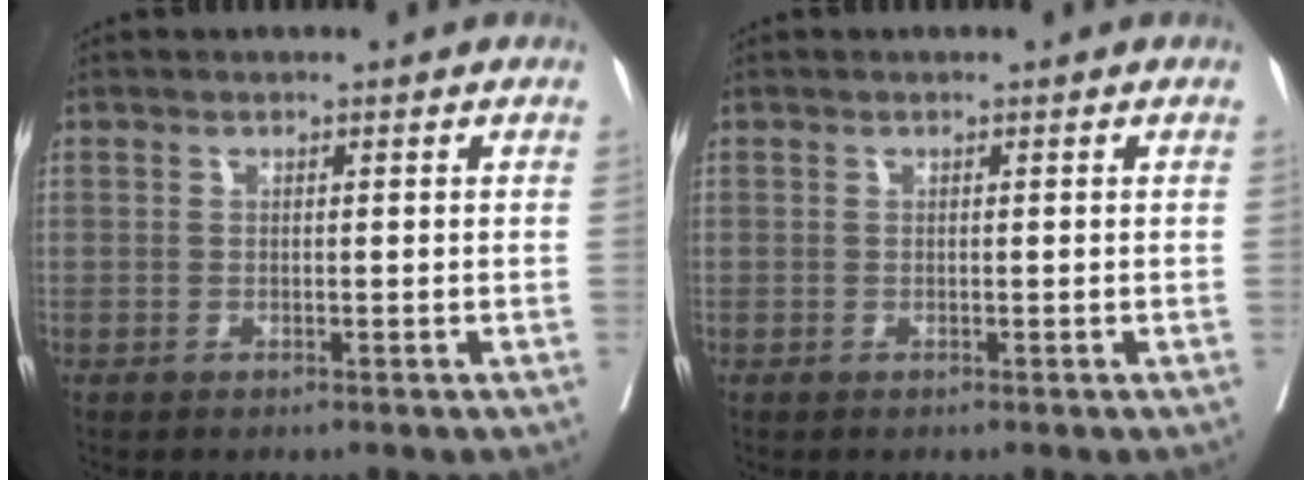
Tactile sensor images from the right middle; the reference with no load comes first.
{"total": 0.0}